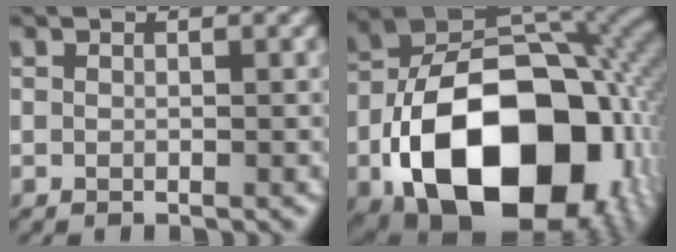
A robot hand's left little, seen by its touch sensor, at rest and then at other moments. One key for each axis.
{"total": 19.3, "fx": -6.9, "fy": 12.5, "fz": 13.0, "tx": -0.230, "ty": -0.040, "tz": -0.098}